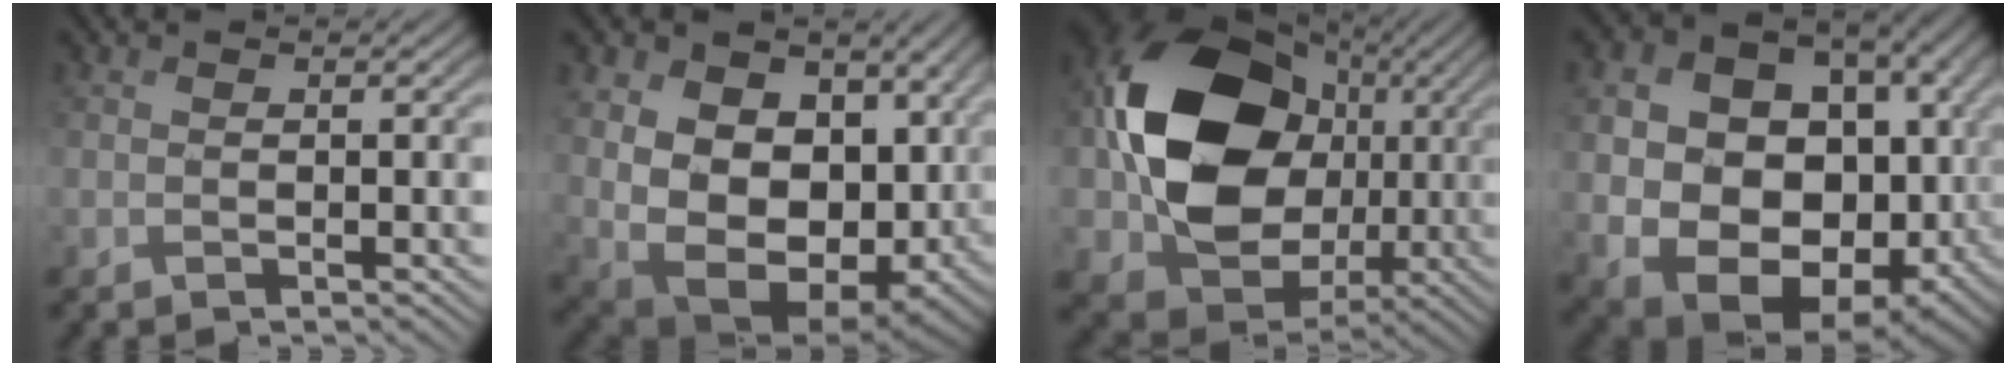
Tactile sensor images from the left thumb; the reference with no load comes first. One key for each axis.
{"total": 18.6, "fx": 0.1, "fy": 12.6, "fz": 13.6, "tx": -0.256, "ty": -0.049, "tz": 0.046}
{"total": 18.0, "fx": 1.4, "fy": 14.5, "fz": 10.7, "tx": -0.214, "ty": -0.006, "tz": 0.021}
{"total": 19.3, "fx": -2.0, "fy": 15.1, "fz": 11.8, "tx": -0.224, "ty": -0.054, "tz": 0.003}